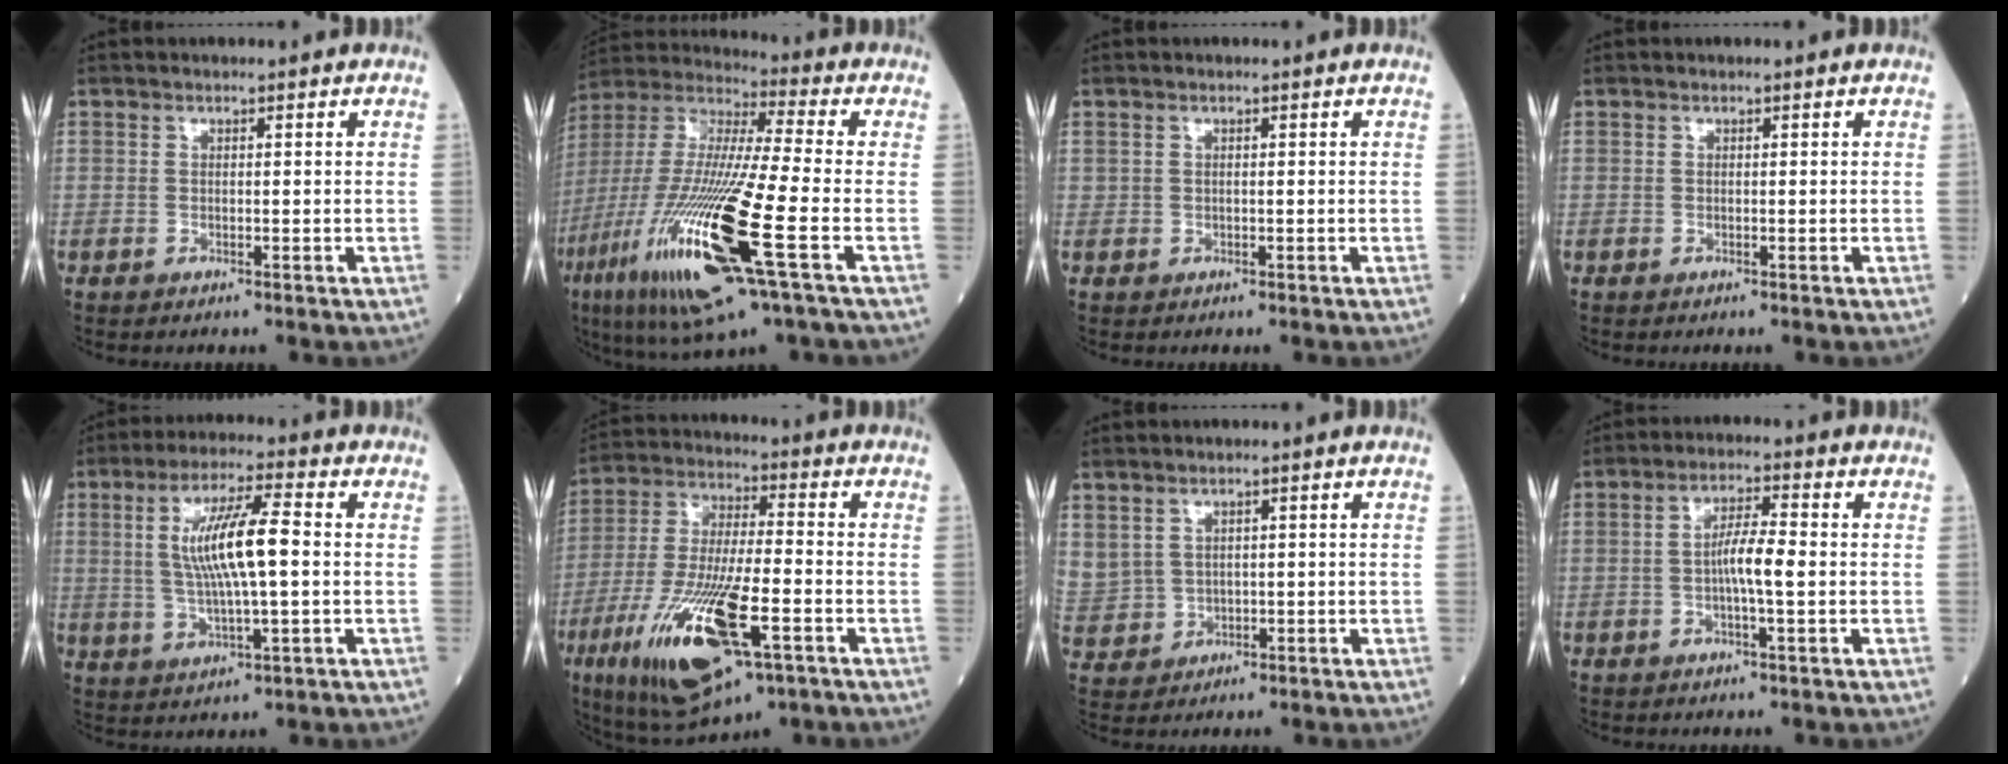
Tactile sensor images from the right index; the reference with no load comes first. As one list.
[{"total": 24.5, "force": [-8.7, 2.2, 22.8], "torque": [-0.504, -0.049, -0.164]}, {"total": 0.0}, {"total": 0.0}, {"total": 10.5, "force": [1.0, 1.3, 10.4], "torque": [-0.202, 0.007, 0.020]}, {"total": 18.8, "force": [-7.7, 4.5, 16.5], "torque": [-0.352, -0.032, -0.129]}, {"total": 10.7, "force": [2.6, 9.5, 4.2], "torque": [-0.154, 0.024, 0.076]}, {"total": 4.9, "force": [-0.6, 0.4, 4.9], "torque": [-0.092, 0.006, -0.013]}]